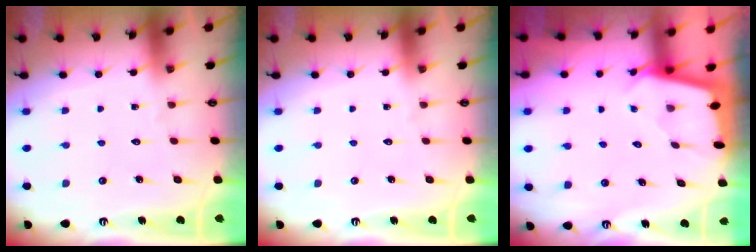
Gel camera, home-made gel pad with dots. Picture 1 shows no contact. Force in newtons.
{"total": 0.0}
{"total": 1.8, "press": 1.8, "slide": 0.1}